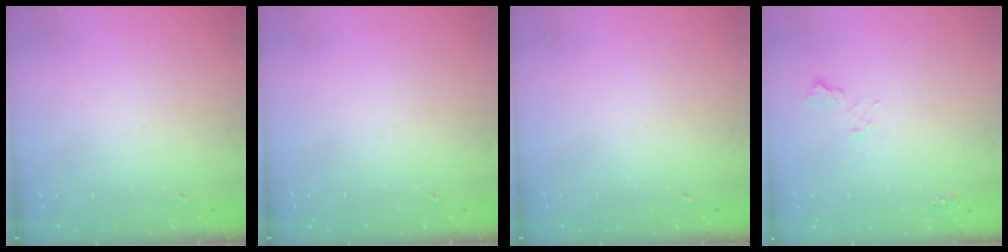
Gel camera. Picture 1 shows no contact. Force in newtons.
{"total": 0.0}
{"total": 0.0}
{"total": 5.8, "press": 5.8, "slide": 0.7}